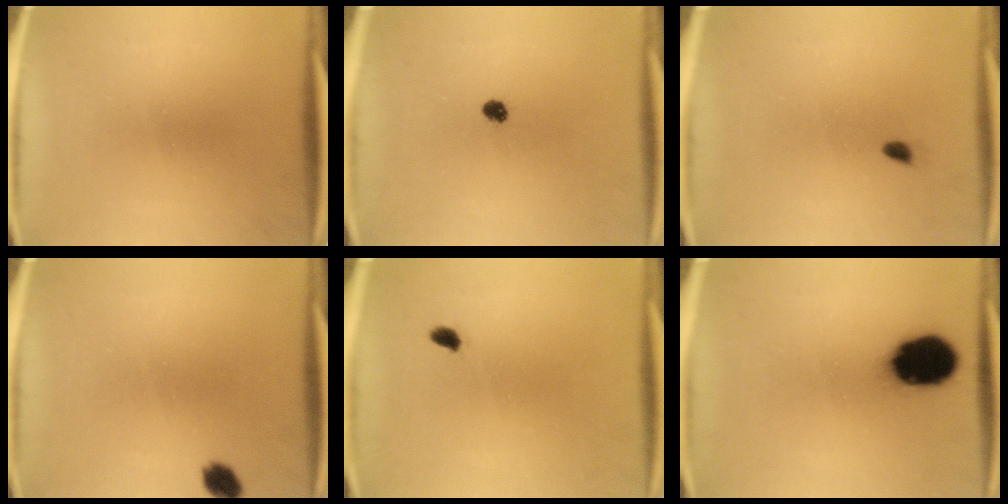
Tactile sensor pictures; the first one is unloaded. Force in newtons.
{"total": 1.9}
{"total": 0.6}
{"total": 2.9}
{"total": 1.4}
{"total": 15.3}